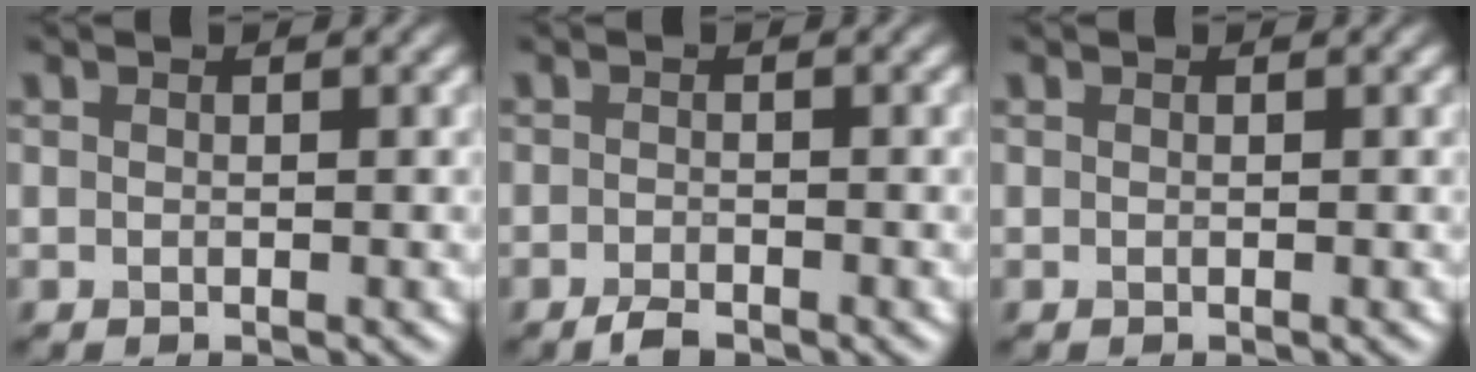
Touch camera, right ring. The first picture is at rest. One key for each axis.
{"total": 1.6, "fx": -1.3, "fy": 0.5, "fz": 0.8, "tx": -0.019, "ty": -0.001, "tz": -0.027}
{"total": 0.0}